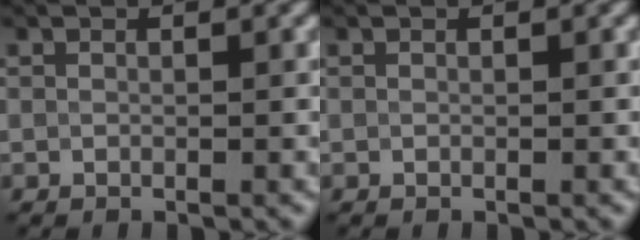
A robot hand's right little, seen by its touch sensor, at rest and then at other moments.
{"total": 0.0}